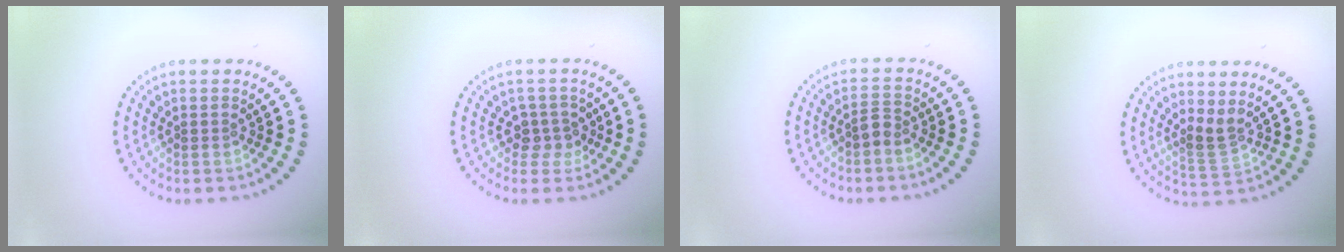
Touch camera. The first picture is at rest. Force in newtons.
{"total": 2.1, "press": 1.6, "slide": 1.3}
{"total": 1.4, "press": 1.1, "slide": 0.9}
{"total": 2.0, "press": 1.4, "slide": 1.4}